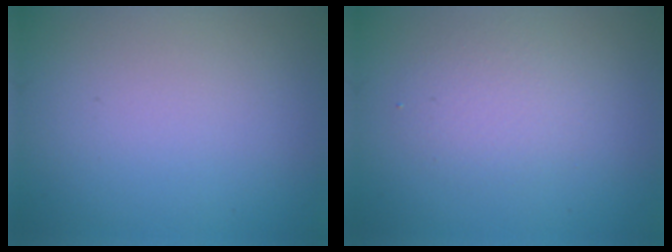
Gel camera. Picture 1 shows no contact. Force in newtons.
{"total": 2.2, "press": 2.2, "slide": 0.1}